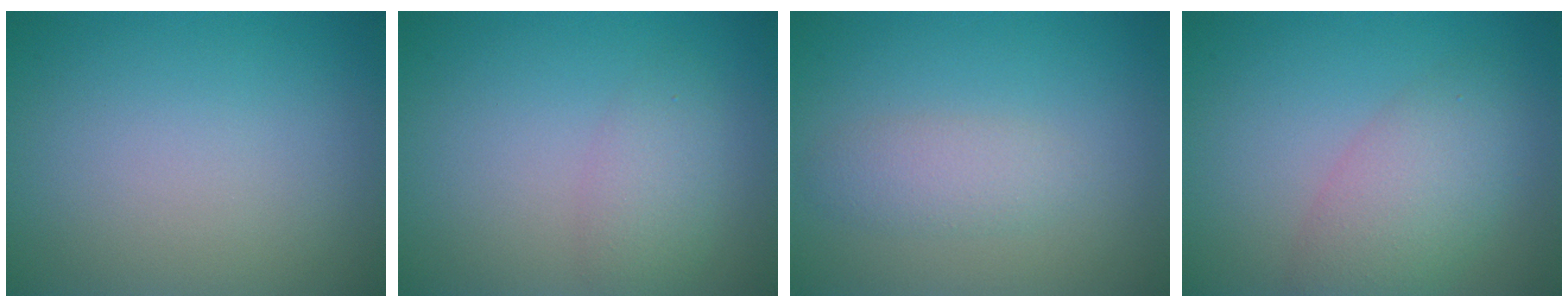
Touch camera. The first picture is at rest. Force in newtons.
{"total": 2.4, "press": 2.4, "slide": 0.1}
{"total": 2.0, "press": 2.0, "slide": 0.0}
{"total": 4.7, "press": 4.7, "slide": 0.1}